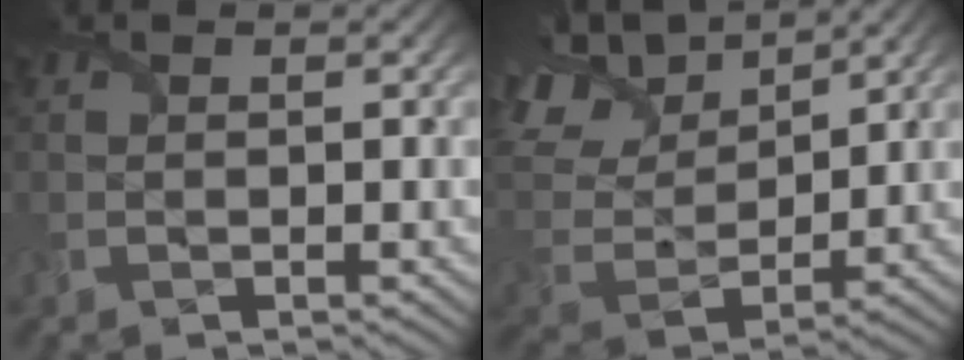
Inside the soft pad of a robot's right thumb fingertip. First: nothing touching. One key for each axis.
{"total": 15.3, "fx": 9.4, "fy": 7.9, "fz": 9.1, "tx": -0.257, "ty": 0.053, "tz": 0.155}